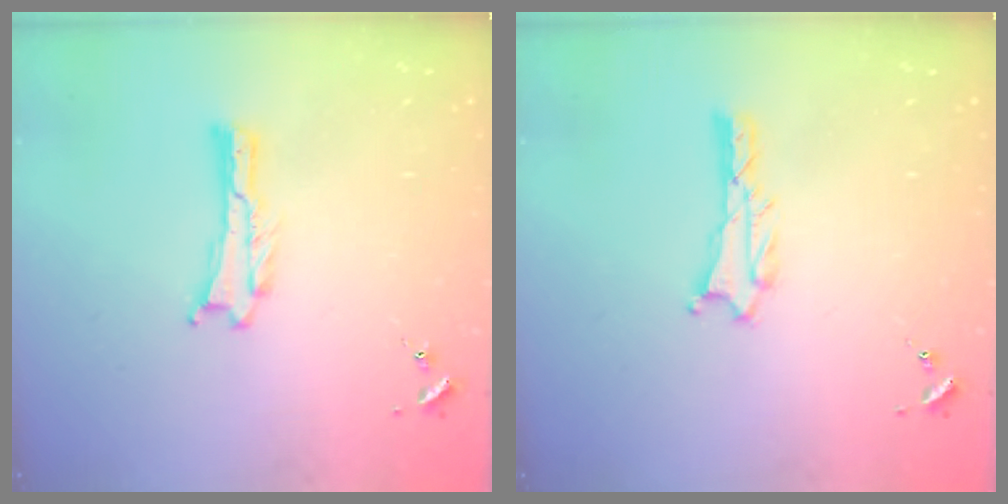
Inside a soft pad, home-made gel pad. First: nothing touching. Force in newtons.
{"total": 1.0, "press": 1.0, "slide": 0.1}